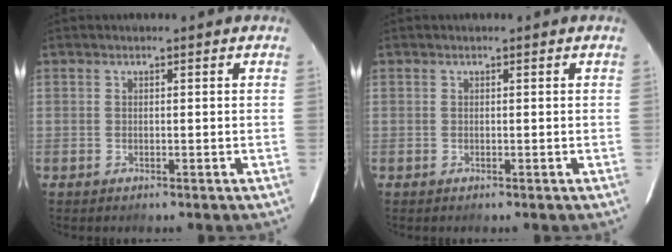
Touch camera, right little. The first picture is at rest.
{"total": 0.0}